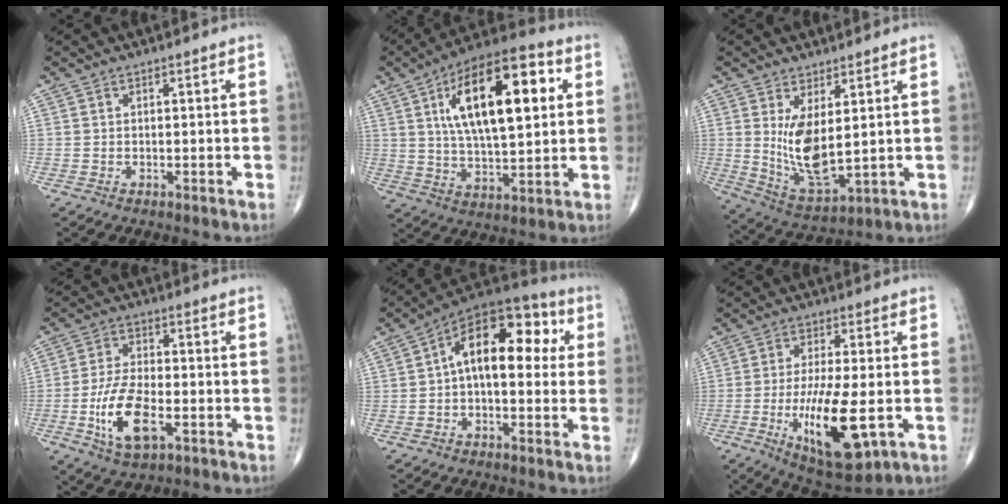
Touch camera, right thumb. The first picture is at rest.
{"total": 21.6, "force": [5.9, 9.0, 18.8], "torque": [-0.286, 0.003, 0.091]}
{"total": 10.4, "force": [1.9, 4.2, 9.3], "torque": [-0.171, -0.032, 0.055]}
{"total": 11.3, "force": [-3.7, 5.2, 9.4], "torque": [-0.182, 0.010, -0.066]}
{"total": 16.0, "force": [2.2, 8.8, 13.2], "torque": [-0.167, 0.048, 0.023]}
{"total": 15.1, "force": [-3.8, 4.8, 13.8], "torque": [-0.243, -0.013, -0.053]}